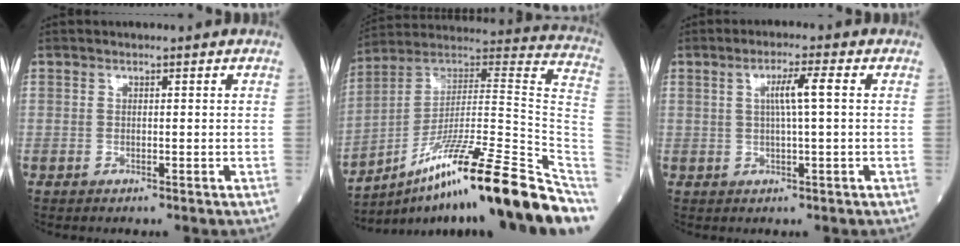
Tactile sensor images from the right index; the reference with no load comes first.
{"total": 26.8, "force": [-16.8, 1.2, 20.8], "torque": [-0.231, 0.027, -0.285]}
{"total": 4.2, "force": [0.9, -0.2, 4.1], "torque": [-0.070, 0.005, 0.016]}